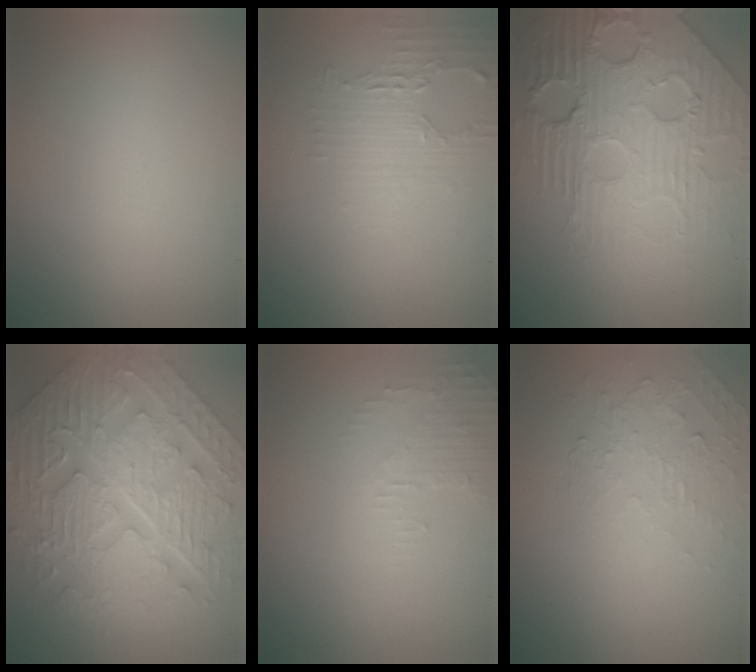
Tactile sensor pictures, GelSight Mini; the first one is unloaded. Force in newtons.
{"total": 2.4, "press": 2.3, "slide": 0.9}
{"total": 8.4, "press": 5.9, "slide": 5.9}
{"total": 10.8, "press": 8.0, "slide": 7.3}
{"total": 1.9, "press": 1.8, "slide": 0.4}
{"total": 2.1, "press": 0.7, "slide": 2.0}